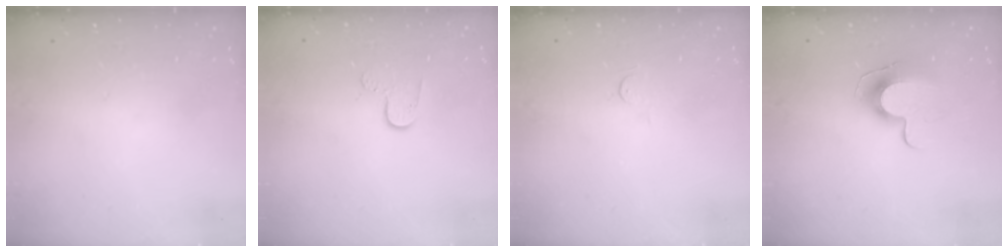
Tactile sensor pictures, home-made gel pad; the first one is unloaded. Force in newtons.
{"total": 6.0, "press": 6.0, "slide": 0.5}
{"total": 3.4, "press": 3.4, "slide": 0.4}
{"total": 10.1, "press": 10.1, "slide": 0.3}